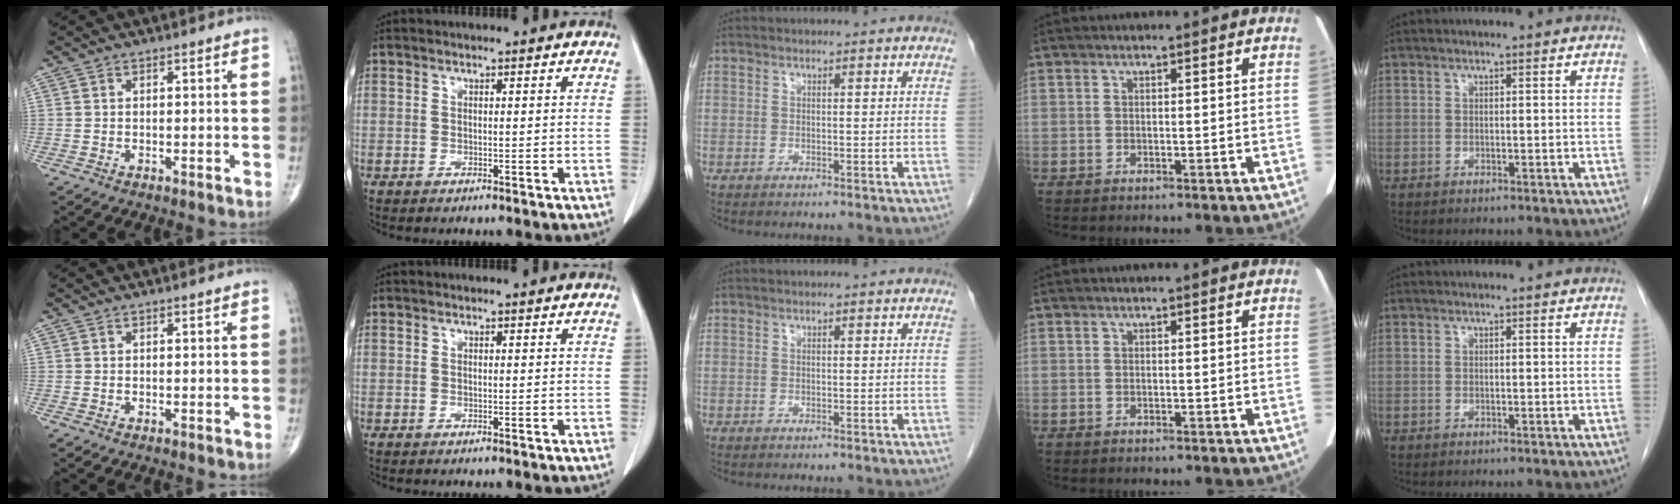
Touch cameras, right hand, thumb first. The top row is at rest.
{}